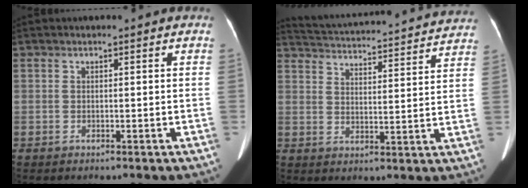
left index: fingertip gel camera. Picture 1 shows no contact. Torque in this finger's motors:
{"motor_torque": [-0.67, -0.79, -0.64, -0.13]}